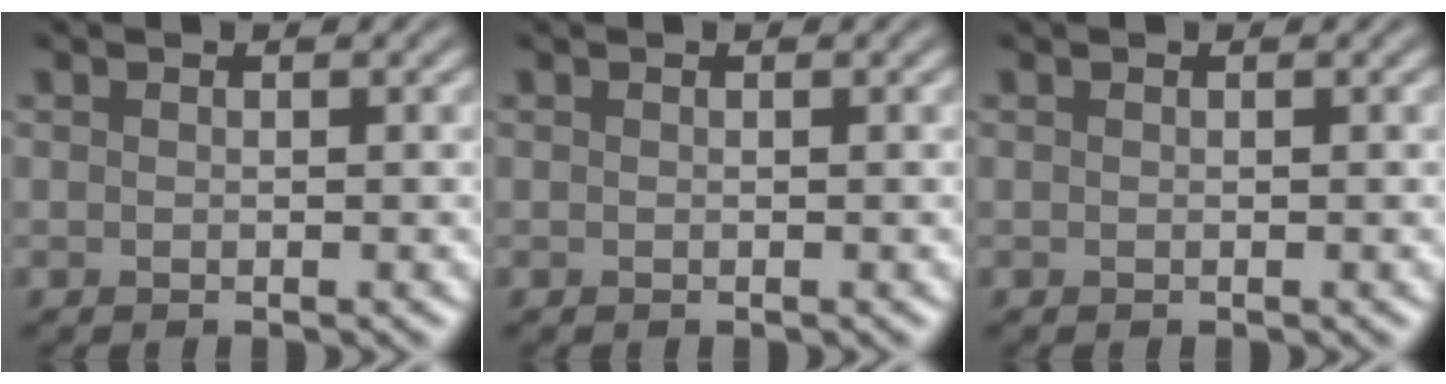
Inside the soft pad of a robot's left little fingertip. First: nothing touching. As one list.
[{"total": 0.0}, {"total": 0.0}]